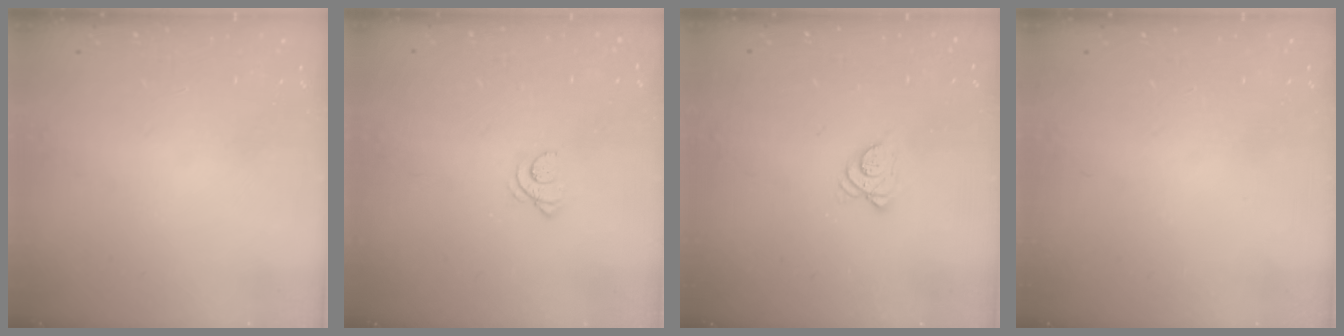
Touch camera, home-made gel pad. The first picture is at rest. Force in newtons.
{"total": 2.0, "press": 2.0, "slide": 0.2}
{"total": 4.6, "press": 4.6, "slide": 0.4}
{"total": 0.0}